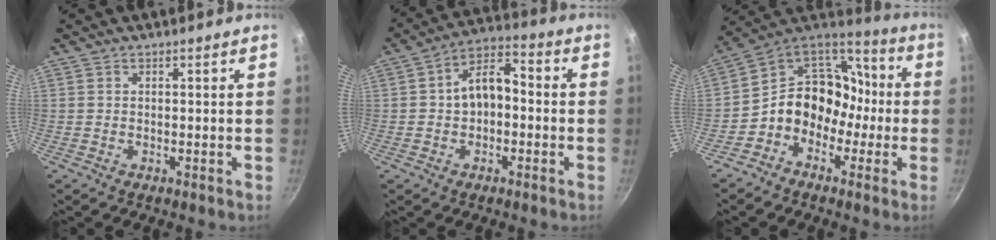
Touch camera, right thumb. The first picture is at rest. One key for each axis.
{"total": 9.2, "fx": -0.6, "fy": 6.2, "fz": 6.8, "tx": -0.080, "ty": 0.041, "tz": -0.021}
{"total": 14.7, "fx": -3.6, "fy": 12.3, "fz": 7.1, "tx": -0.054, "ty": 0.072, "tz": -0.078}